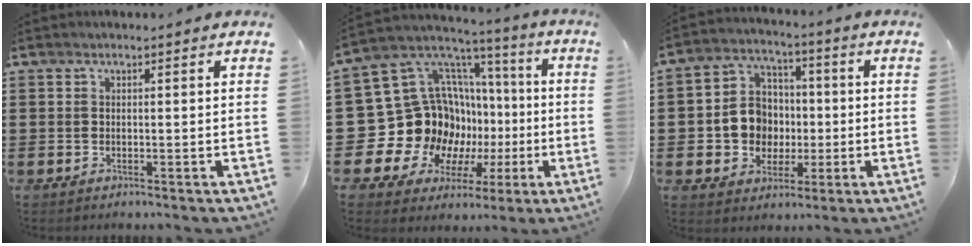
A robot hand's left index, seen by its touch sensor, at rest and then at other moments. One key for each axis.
{"total": 18.3, "fx": -2.0, "fy": 16.2, "fz": 8.2, "tx": -0.197, "ty": -0.043, "tz": 0.020}
{"total": 8.3, "fx": -0.6, "fy": 7.8, "fz": 2.9, "tx": -0.077, "ty": 0.018, "tz": -0.007}